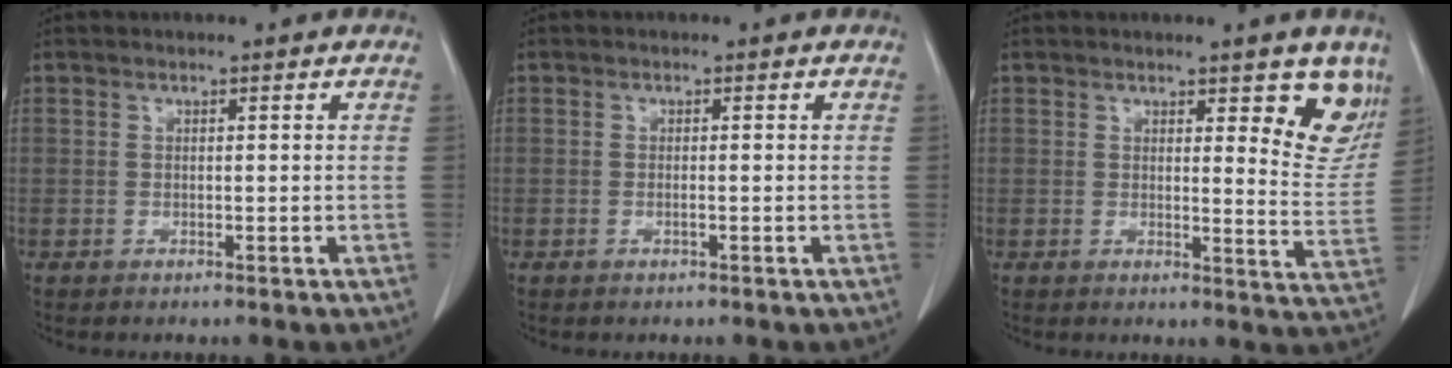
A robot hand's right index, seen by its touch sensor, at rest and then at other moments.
{"total": 1.0, "force": [-0.3, 0.3, 0.9], "torque": [-0.022, 0.001, -0.004]}
{"total": 8.5, "force": [5.0, 2.4, 6.5], "torque": [-0.065, -0.023, 0.062]}